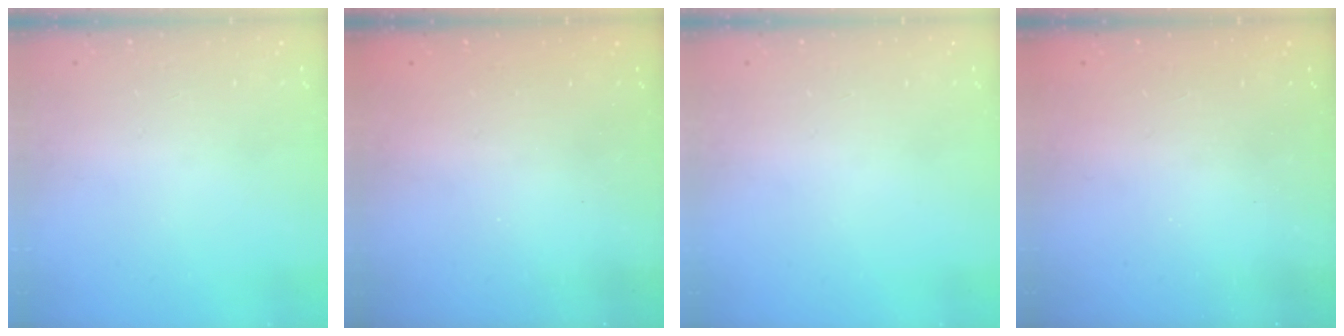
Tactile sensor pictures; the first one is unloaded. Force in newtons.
{"total": 1.8, "press": 1.7, "slide": 0.5}
{"total": 0.0}
{"total": 2.6, "press": 2.4, "slide": 0.8}